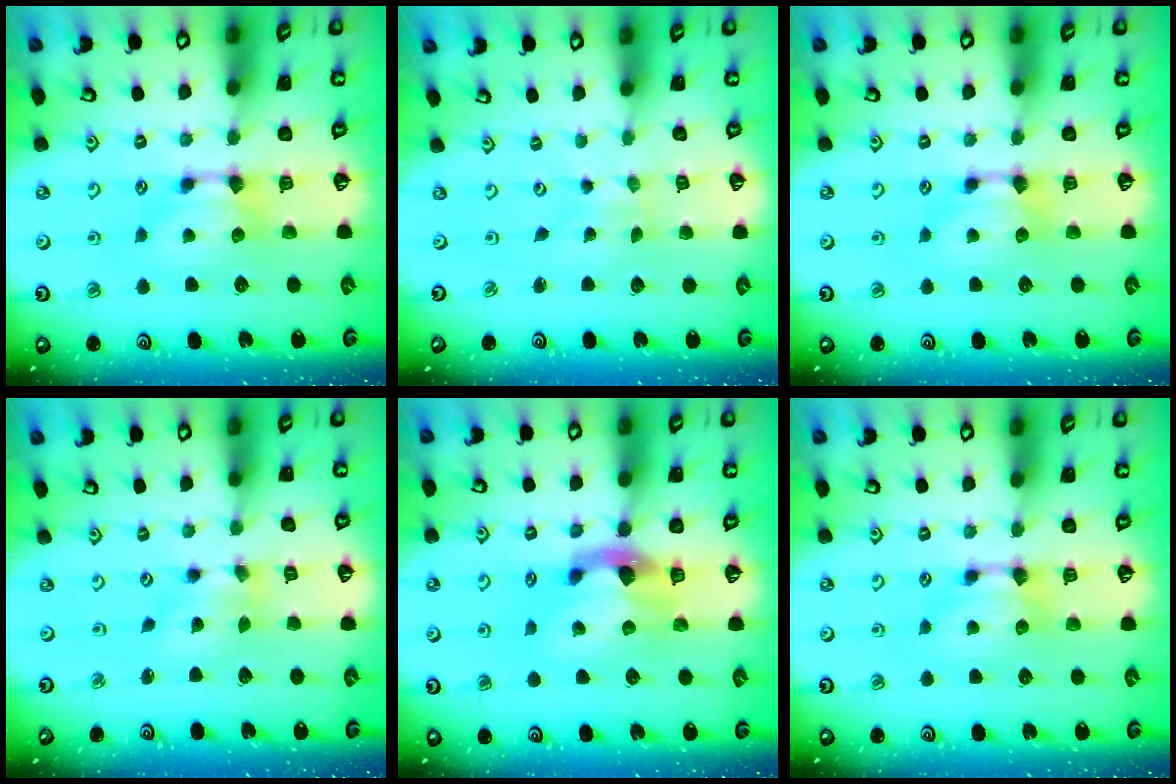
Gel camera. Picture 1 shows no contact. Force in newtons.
{"total": 5.7, "press": 5.6, "slide": 0.5}
{"total": 0.0}
{"total": 2.1, "press": 1.6, "slide": 1.3}
{"total": 3.8, "press": 3.4, "slide": 1.6}
{"total": 0.0}